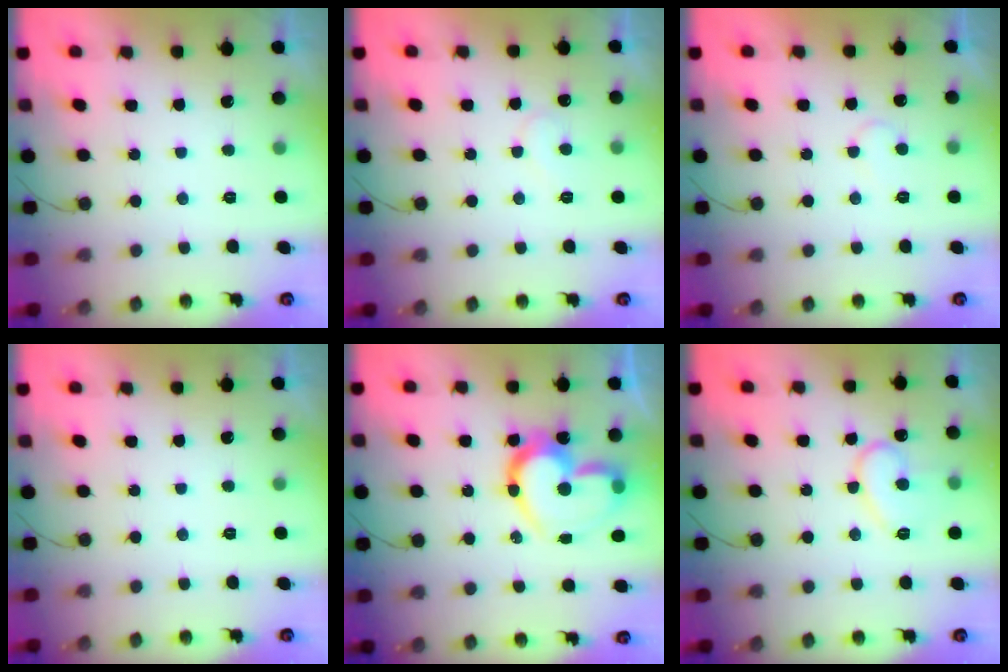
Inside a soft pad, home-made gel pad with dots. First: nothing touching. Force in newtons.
{"total": 4.9, "press": 4.9, "slide": 0.4}
{"total": 4.6, "press": 4.6, "slide": 0.3}
{"total": 0.0}
{"total": 18.3, "press": 18.2, "slide": 1.3}
{"total": 11.4, "press": 11.4, "slide": 0.9}